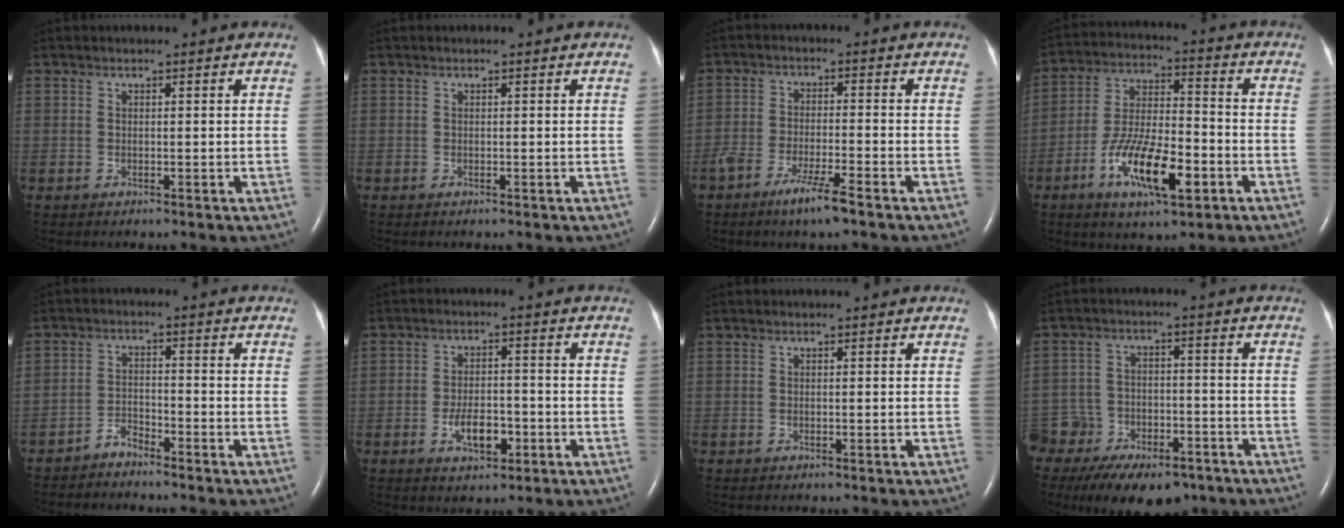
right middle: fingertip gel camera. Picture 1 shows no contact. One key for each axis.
{"total": 0.0}
{"total": 5.9, "fx": -4.1, "fy": 0.3, "fz": 4.3, "tx": -0.084, "ty": -0.010, "tz": -0.076}
{"total": 13.1, "fx": -5.6, "fy": 3.8, "fz": 11.2, "tx": -0.218, "ty": -0.002, "tz": -0.097}
{"total": 2.6, "fx": -2.5, "fy": 0.5, "fz": 0.5, "tx": -0.011, "ty": -0.004, "tz": -0.047}
{"total": 6.5, "fx": -2.6, "fy": 2.8, "fz": 5.2, "tx": -0.098, "ty": 0.000, "tz": -0.041}
{"total": 0.0}
{"total": 16.4, "fx": -11.7, "fy": 8.8, "fz": 7.5, "tx": -0.150, "ty": 0.015, "tz": -0.175}